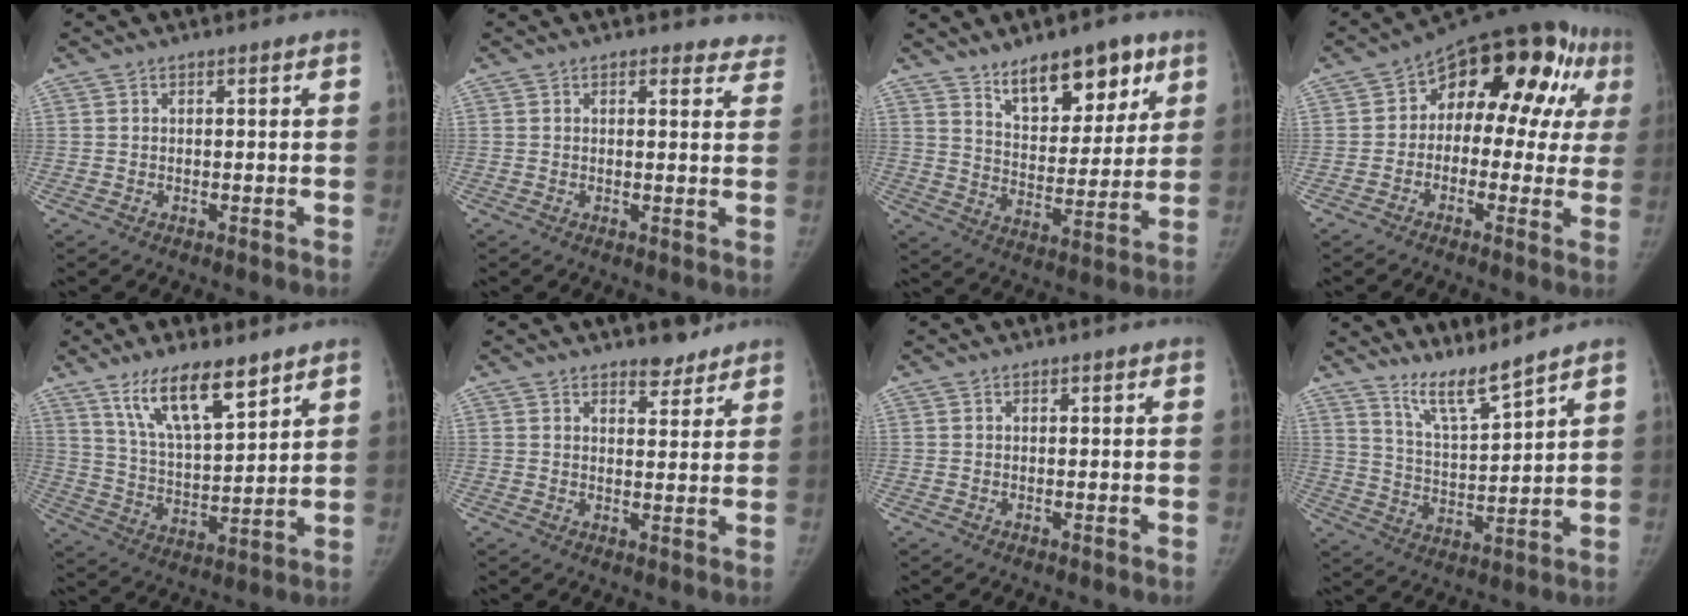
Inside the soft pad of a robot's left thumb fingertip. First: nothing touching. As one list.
[{"total": 4.9, "force": [4.4, 2.0, 0.8], "torque": [0.026, -0.021, 0.033]}, {"total": 15.0, "force": [9.4, 7.2, 9.3], "torque": [-0.085, -0.054, 0.155]}, {"total": 19.6, "force": [4.4, 11.6, 15.2], "torque": [-0.142, 0.041, 0.046]}, {"total": 13.4, "force": [8.9, 4.1, 9.1], "torque": [-0.139, -0.049, 0.173]}, {"total": 4.2, "force": [3.5, 1.8, 1.5], "torque": [-0.001, -0.025, 0.052]}, {"total": 0.0}, {"total": 8.0, "force": [7.0, -0.1, 3.8], "torque": [-0.070, -0.064, 0.139]}]